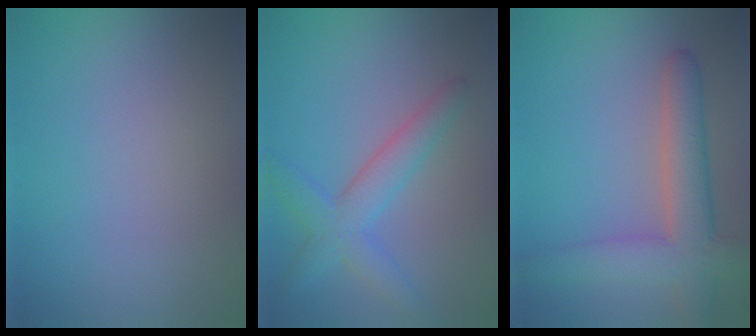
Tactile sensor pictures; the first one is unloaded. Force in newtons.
{"total": 3.8, "press": 3.8, "slide": 0.1}
{"total": 5.8, "press": 5.8, "slide": 0.5}